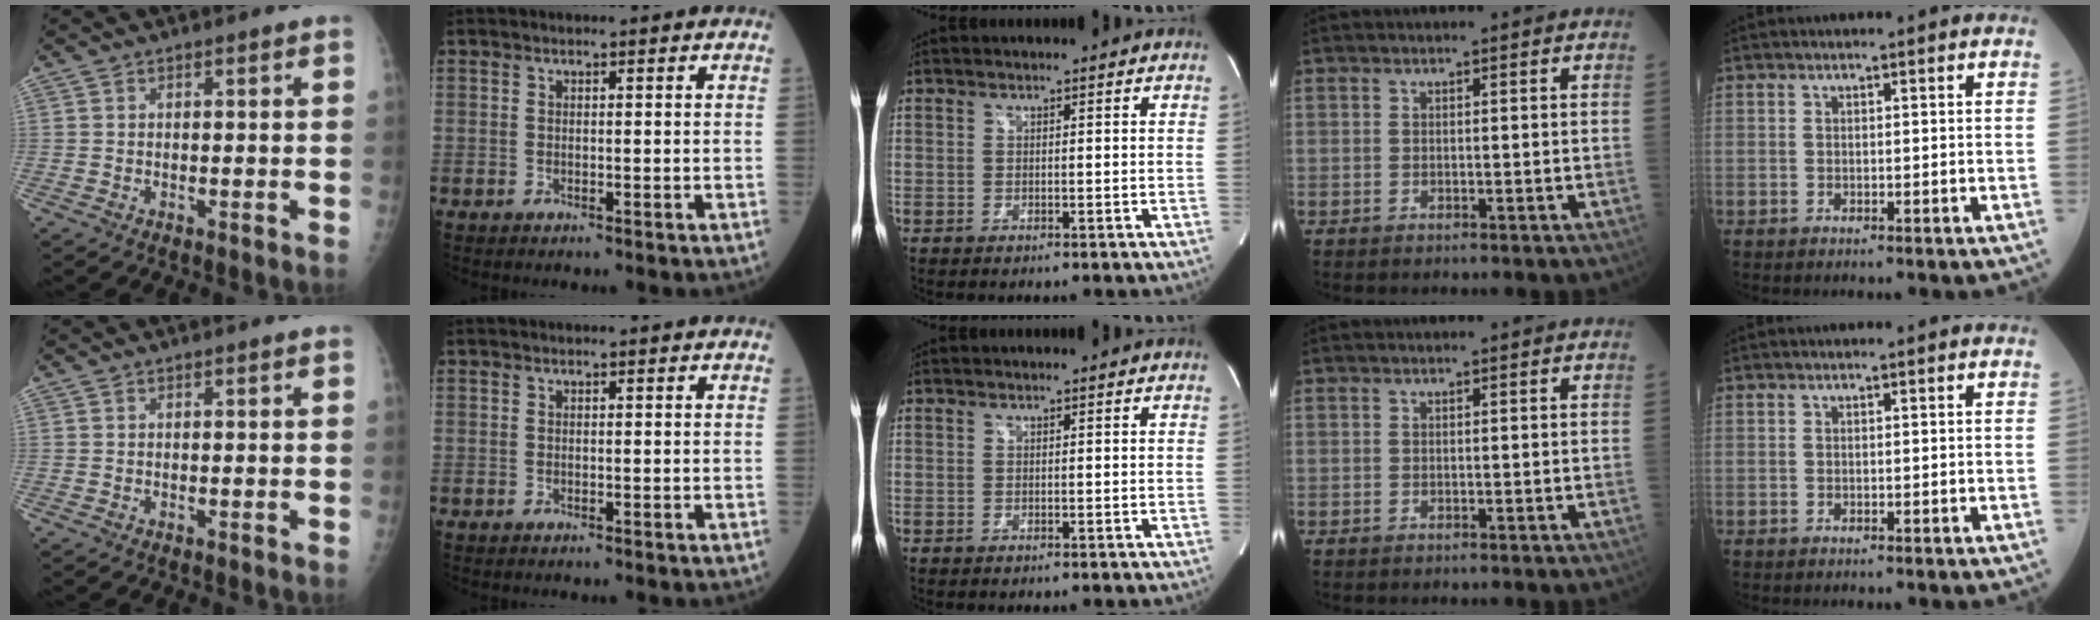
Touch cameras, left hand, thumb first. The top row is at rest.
{}